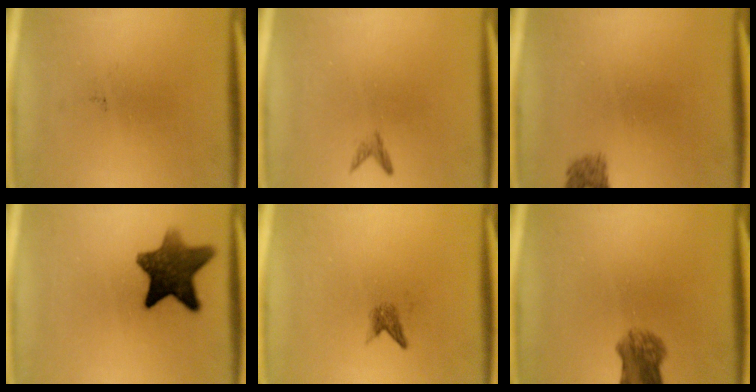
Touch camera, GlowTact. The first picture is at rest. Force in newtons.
{"total": 0.8}
{"total": 1.8}
{"total": 10.7}
{"total": 1.3}
{"total": 5.1}